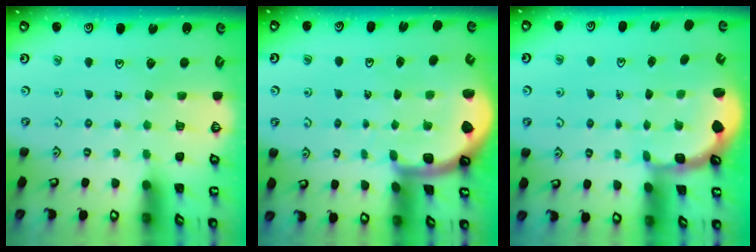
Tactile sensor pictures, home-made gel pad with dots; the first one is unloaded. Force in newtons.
{"total": 2.5, "press": 2.4, "slide": 0.5}
{"total": 2.2, "press": 2.0, "slide": 1.1}